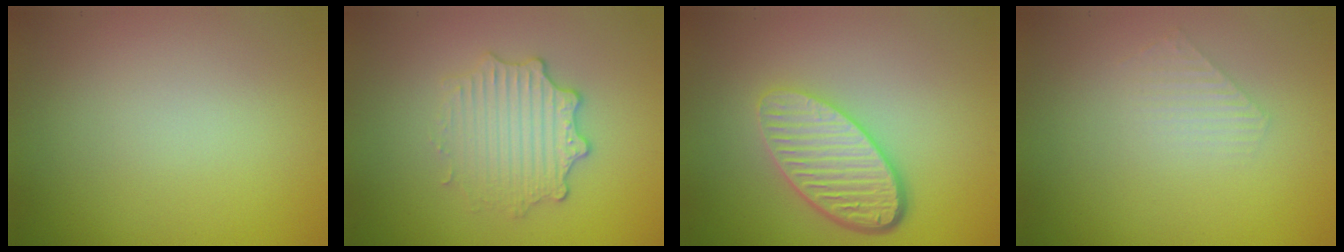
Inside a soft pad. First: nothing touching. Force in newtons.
{"total": 3.2, "press": 2.8, "slide": 1.6}
{"total": 5.3, "press": 3.8, "slide": 3.7}
{"total": 1.3, "press": 1.3, "slide": 0.2}